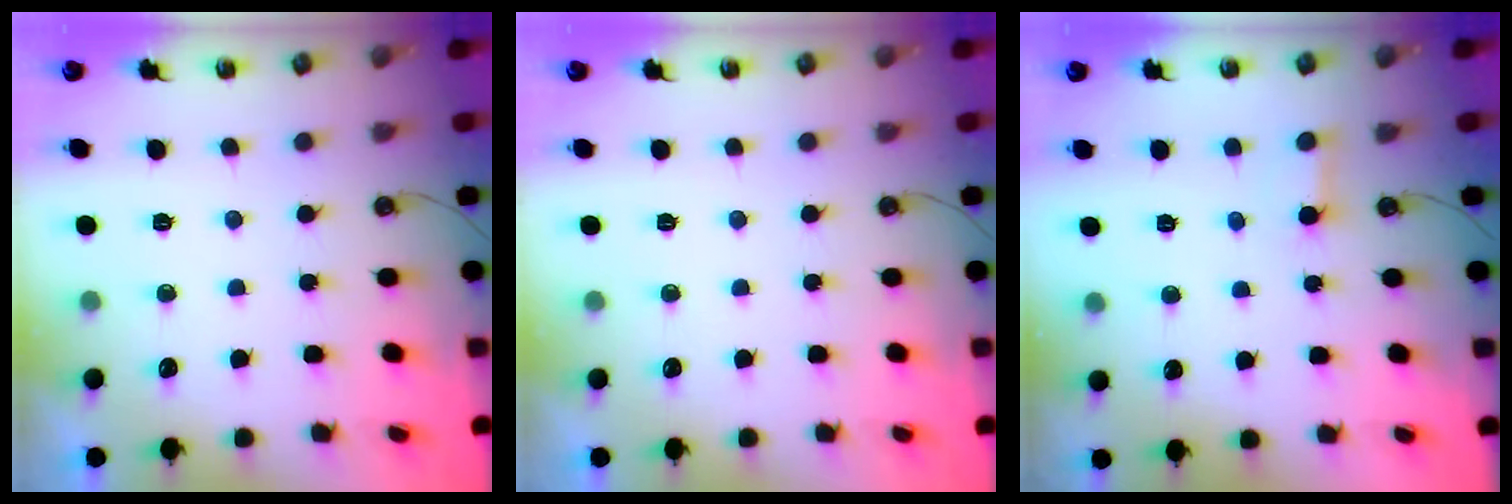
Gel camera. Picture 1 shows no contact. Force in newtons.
{"total": 0.0}
{"total": 2.2, "press": 2.2, "slide": 0.1}